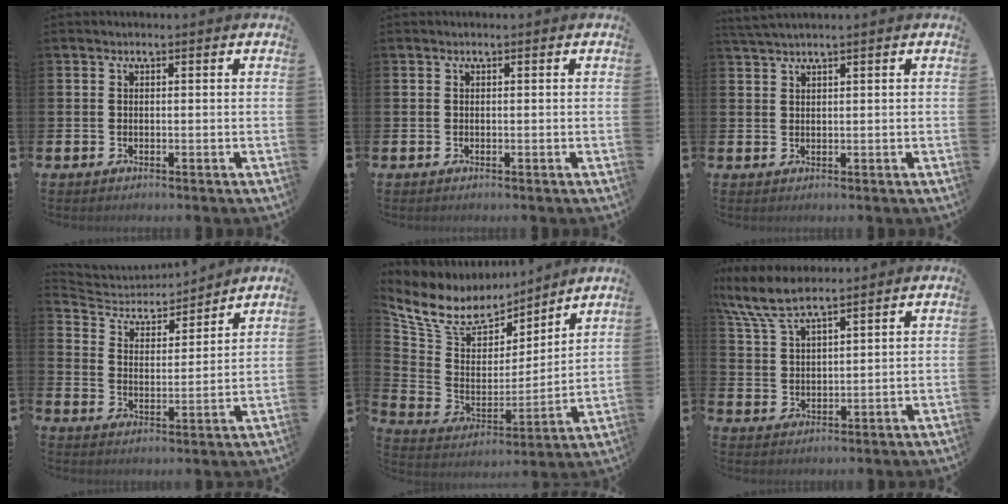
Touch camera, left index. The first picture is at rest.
{"total": 0.0}
{"total": 1.8, "force": [1.7, -0.3, 0.6], "torque": [-0.018, 0.000, 0.033]}
{"total": 5.0, "force": [4.8, 1.5, 0.5], "torque": [-0.041, -0.039, 0.079]}
{"total": 9.9, "force": [8.6, 4.3, 2.3], "torque": [-0.102, -0.055, 0.156]}
{"total": 7.3, "force": [6.5, 1.0, 3.1], "torque": [-0.085, -0.018, 0.120]}